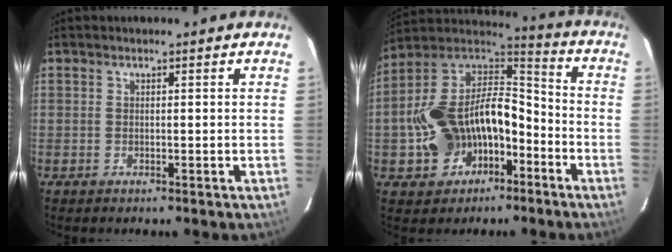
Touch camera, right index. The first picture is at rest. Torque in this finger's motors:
{"motor_torque": [0.71, -0.30, 0.96, 0.21]}